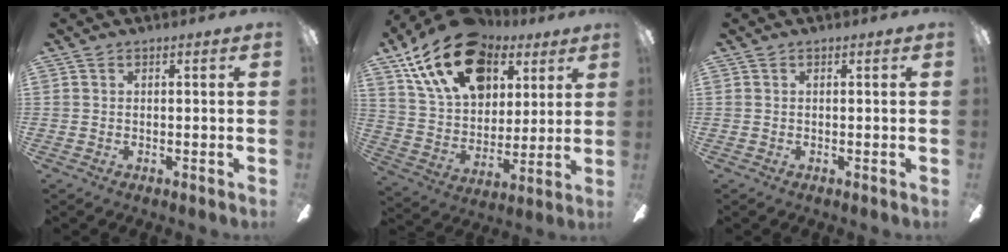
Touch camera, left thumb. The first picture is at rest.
{"total": 22.7, "force": [12.7, 14.1, 12.5], "torque": [-0.228, -0.052, 0.228]}
{"total": 0.0}